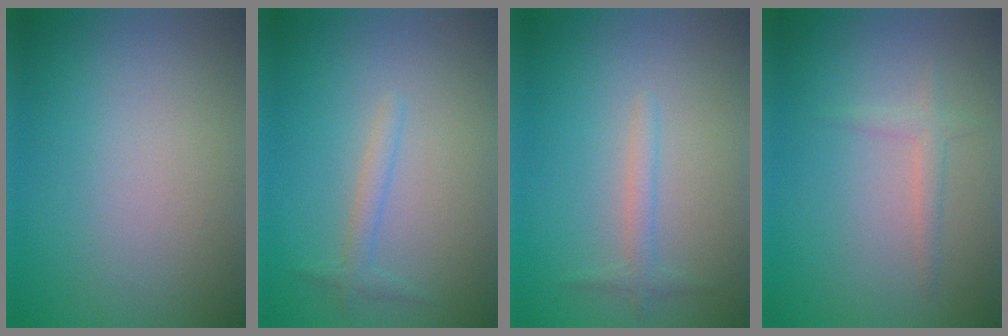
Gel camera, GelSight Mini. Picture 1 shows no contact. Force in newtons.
{"total": 1.4, "press": 1.4, "slide": 0.0}
{"total": 1.4, "press": 1.4, "slide": 0.0}
{"total": 1.3, "press": 1.3, "slide": 0.0}